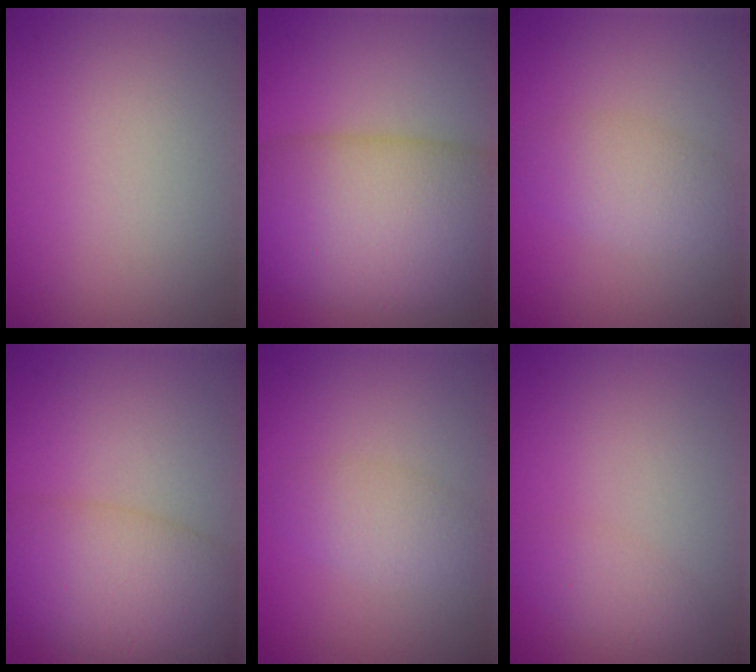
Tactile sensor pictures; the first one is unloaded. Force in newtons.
{"total": 12.8, "press": 12.8, "slide": 0.4}
{"total": 2.9, "press": 2.9, "slide": 0.1}
{"total": 7.4, "press": 7.4, "slide": 0.1}
{"total": 2.2, "press": 2.2, "slide": 0.1}
{"total": 1.5, "press": 1.5, "slide": 0.1}